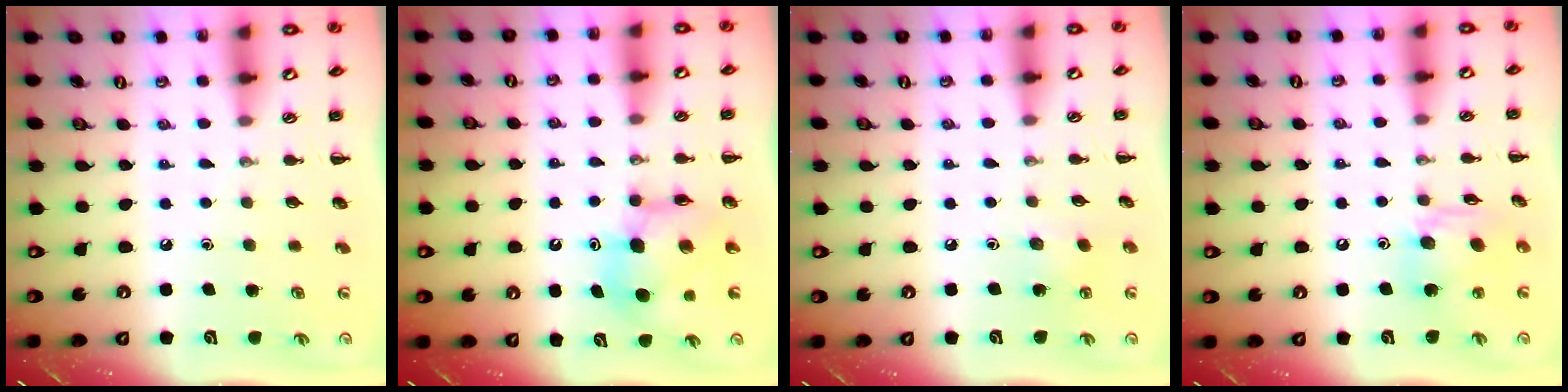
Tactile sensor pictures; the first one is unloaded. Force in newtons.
{"total": 7.4, "press": 7.4, "slide": 0.6}
{"total": 3.4, "press": 3.2, "slide": 0.9}
{"total": 12.4, "press": 12.2, "slide": 2.6}